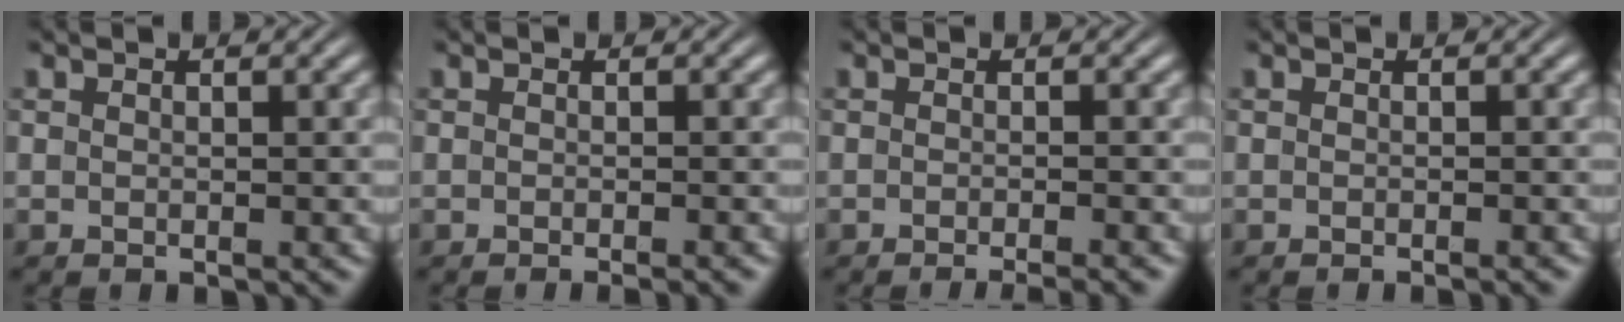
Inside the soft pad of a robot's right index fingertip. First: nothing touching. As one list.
[{"total": 1.4, "force": [-1.2, -0.2, 0.7], "torque": [-0.002, 0.003, -0.020]}, {"total": 2.7, "force": [-2.4, 0.1, 1.1], "torque": [-0.007, -0.001, -0.039]}, {"total": 0.8, "force": [-0.7, -0.2, 0.4], "torque": [-0.001, 0.003, -0.012]}]